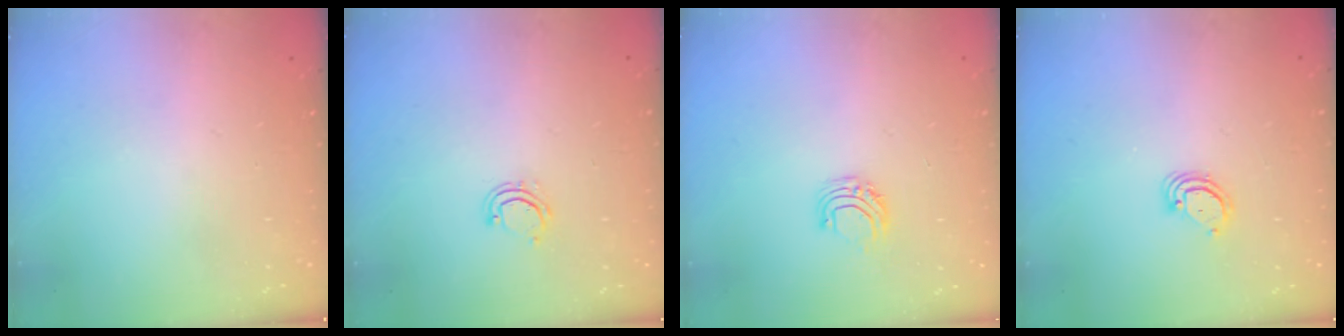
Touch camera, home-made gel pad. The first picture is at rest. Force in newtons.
{"total": 3.9, "press": 3.9, "slide": 0.4}
{"total": 5.8, "press": 5.8, "slide": 0.6}
{"total": 3.6, "press": 3.6, "slide": 0.2}